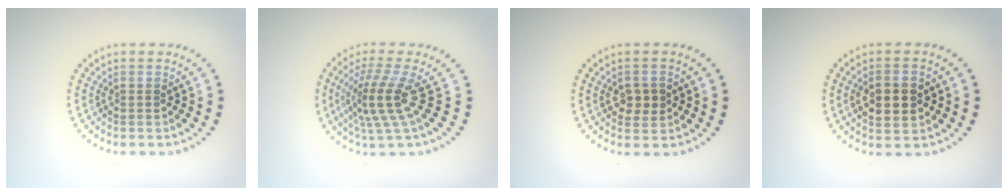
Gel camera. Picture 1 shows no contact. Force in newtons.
{"total": 4.1, "press": 2.8, "slide": 2.9}
{"total": 2.4, "press": 2.3, "slide": 0.3}
{"total": 4.6, "press": 4.6, "slide": 0.3}